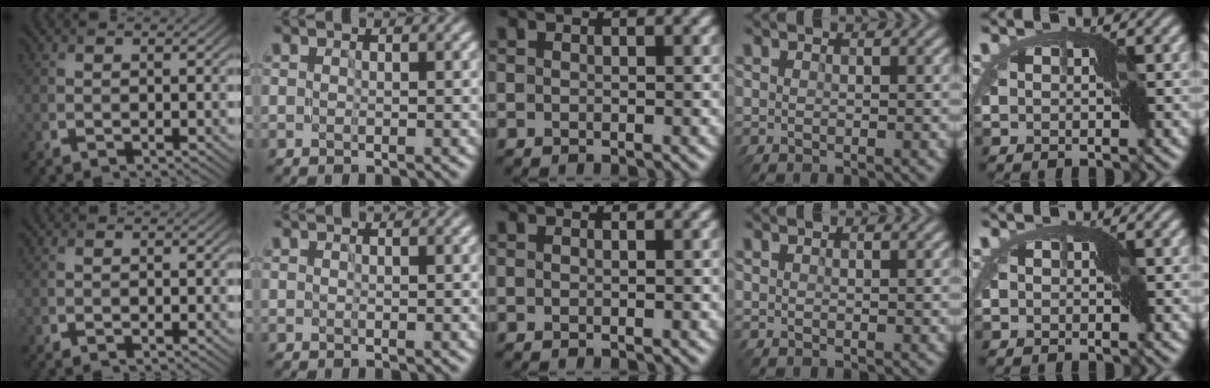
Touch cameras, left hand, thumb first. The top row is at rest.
{"little": {"total": 0.6, "force": [-0.3, 0.4, 0.2], "torque": [0.001, 0.001, -0.004]}}